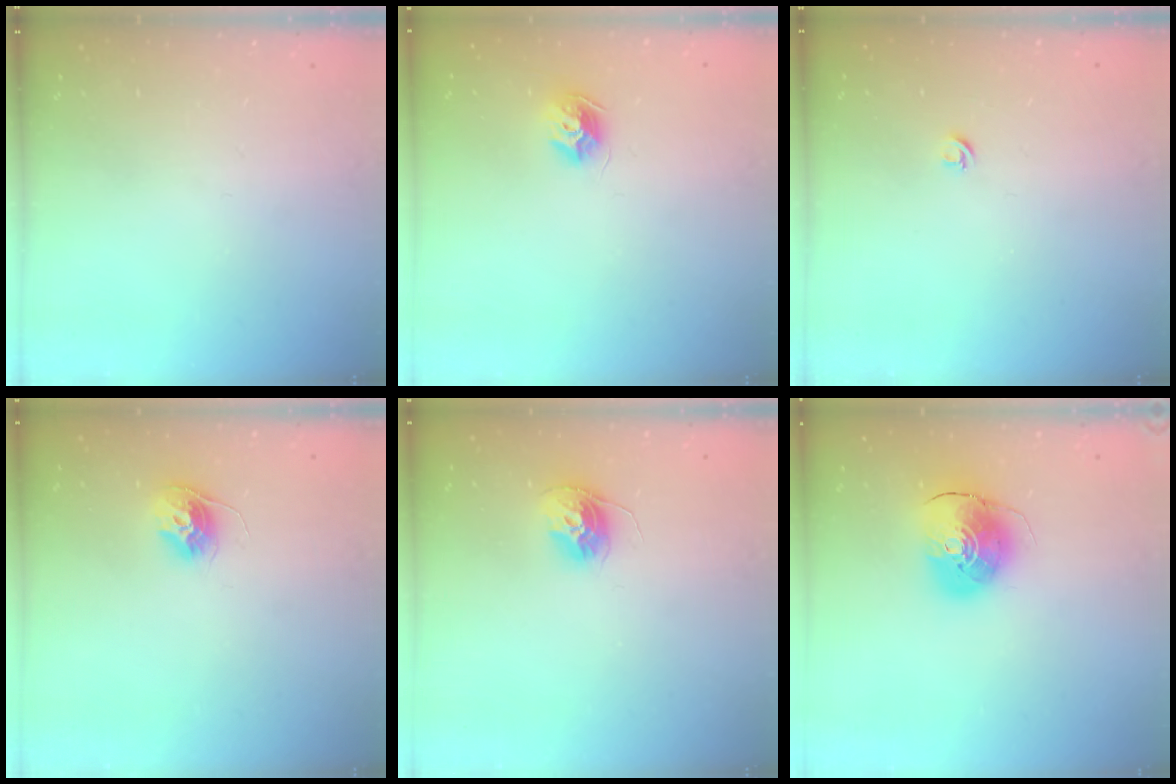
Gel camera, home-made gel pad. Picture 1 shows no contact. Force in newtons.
{"total": 8.7, "press": 8.7, "slide": 0.0}
{"total": 3.9, "press": 3.9, "slide": 0.7}
{"total": 10.2, "press": 10.1, "slide": 0.7}
{"total": 11.4, "press": 11.4, "slide": 1.0}
{"total": 9.8, "press": 9.7, "slide": 1.4}